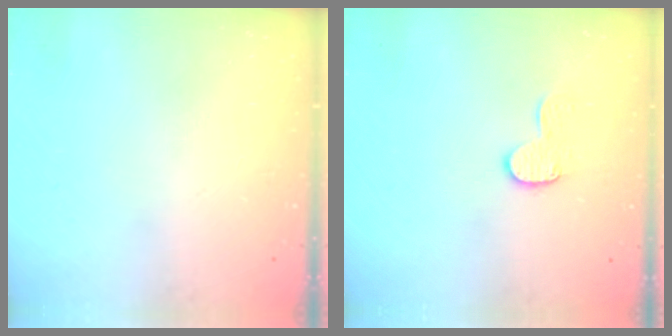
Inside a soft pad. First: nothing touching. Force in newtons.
{"total": 8.0, "press": 8.0, "slide": 0.2}